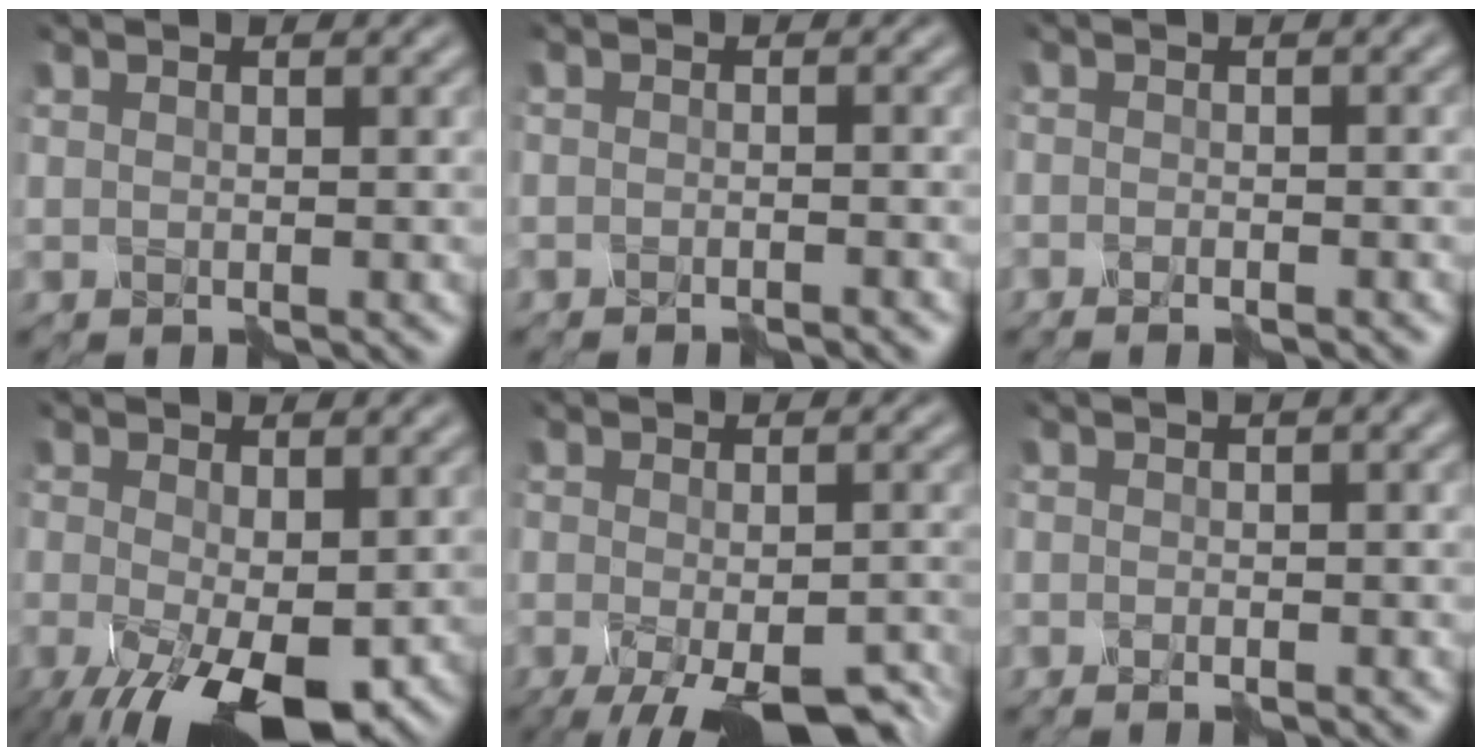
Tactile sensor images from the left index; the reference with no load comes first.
{"total": 1.5, "force": [-1.5, -0.1, 0.1], "torque": [0.002, 0.001, -0.031]}
{"total": 2.0, "force": [-1.1, 0.4, 1.7], "torque": [-0.013, 0.001, -0.025]}
{"total": 7.8, "force": [-3.4, 2.9, 6.4], "torque": [-0.120, -0.017, -0.053]}
{"total": 8.2, "force": [-4.9, 2.3, 6.1], "torque": [-0.078, -0.017, -0.069]}
{"total": 3.5, "force": [-0.7, 1.3, 3.2], "torque": [-0.019, 0.012, -0.022]}